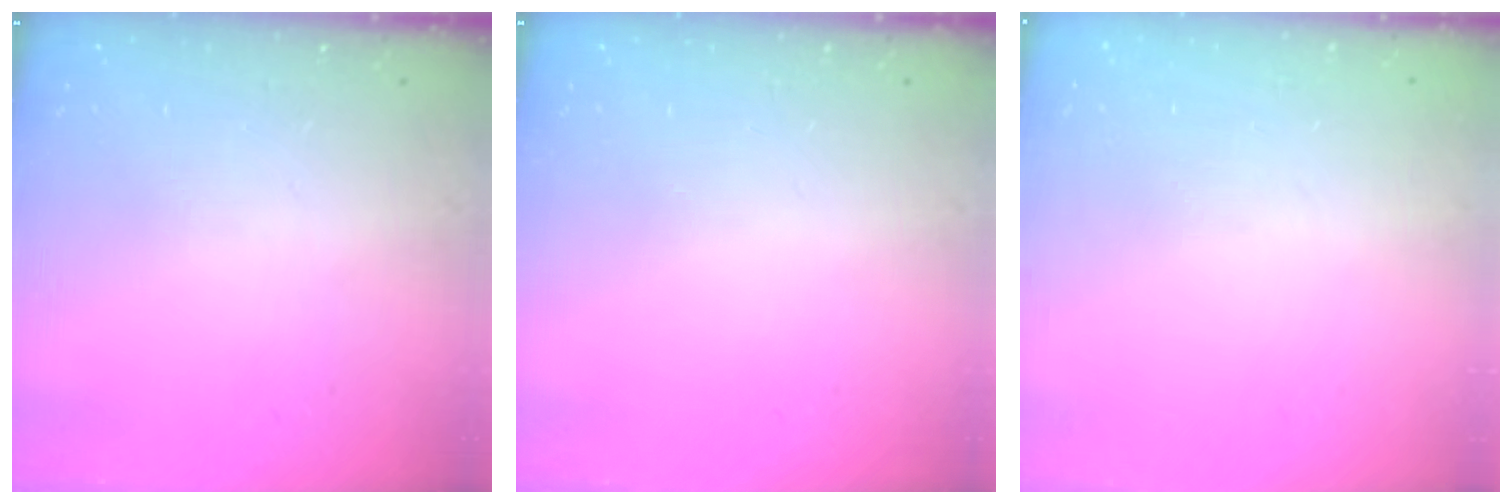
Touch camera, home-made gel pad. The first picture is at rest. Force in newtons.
{"total": 0.0}
{"total": 0.0}